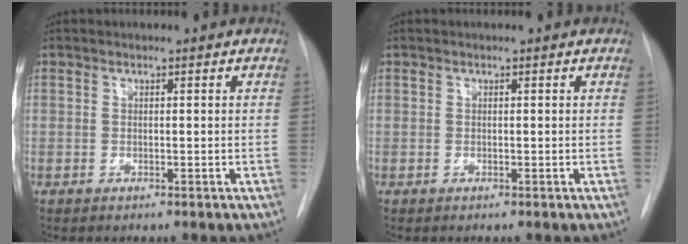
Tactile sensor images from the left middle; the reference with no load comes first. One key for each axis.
{"total": 0.0}